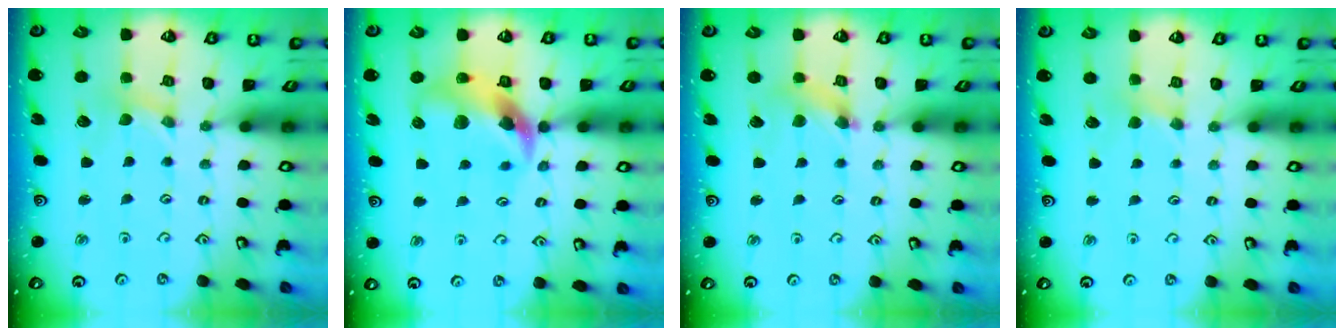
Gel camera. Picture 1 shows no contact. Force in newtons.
{"total": 13.2, "press": 13.1, "slide": 1.8}
{"total": 3.4, "press": 3.4, "slide": 0.3}
{"total": 1.9, "press": 1.9, "slide": 0.4}